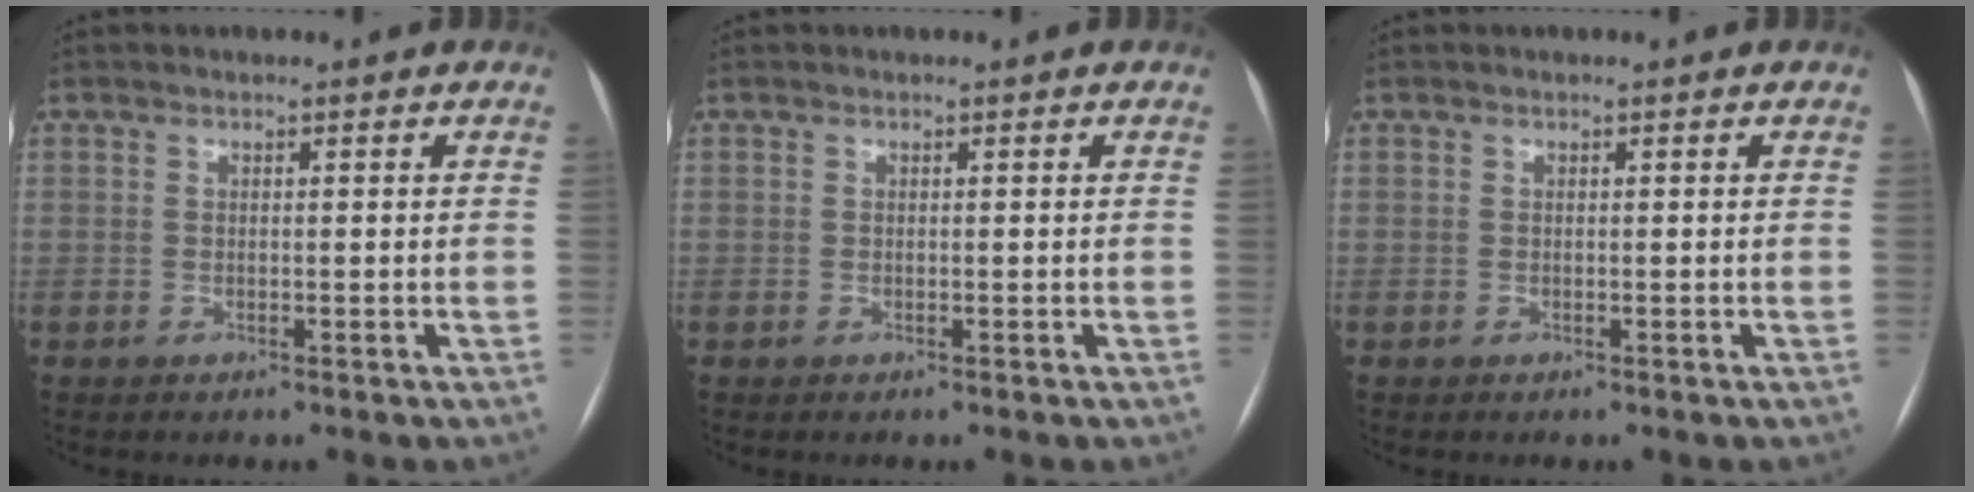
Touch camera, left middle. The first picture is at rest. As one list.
[{"total": 0.0}, {"total": 0.0}]